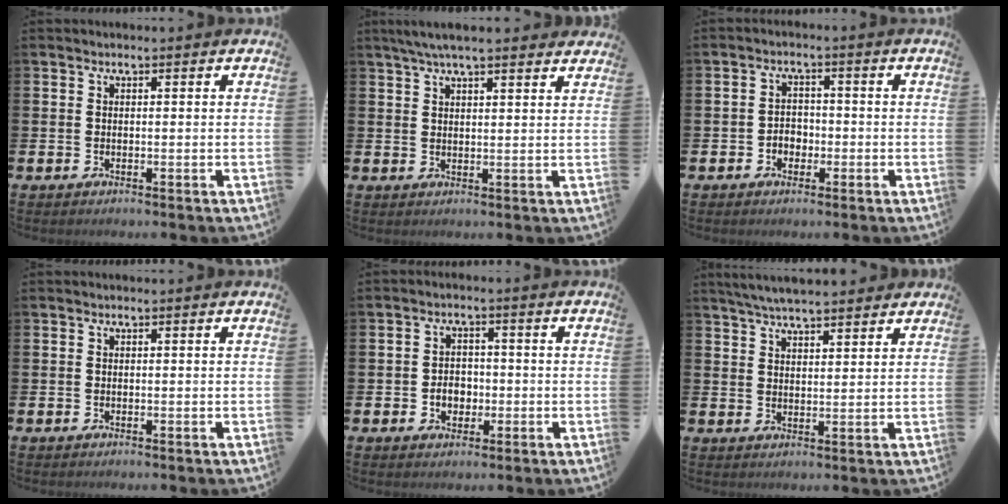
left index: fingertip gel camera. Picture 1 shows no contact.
{"total": 5.0, "force": [4.4, 0.6, 2.2], "torque": [-0.050, -0.008, 0.080]}
{"total": 2.5, "force": [-1.2, 2.0, 0.9], "torque": [-0.010, 0.001, -0.029]}
{"total": 0.0}
{"total": 3.0, "force": [-0.9, 2.4, 1.6], "torque": [-0.016, -0.004, -0.024]}
{"total": 5.2, "force": [4.9, 0.6, 1.4], "torque": [-0.037, -0.014, 0.090]}